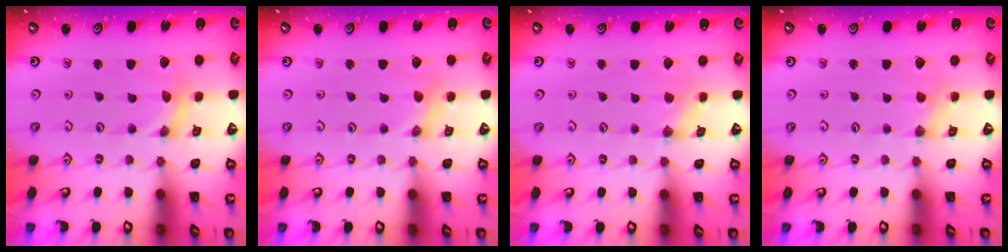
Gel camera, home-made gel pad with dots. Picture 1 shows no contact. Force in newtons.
{"total": 0.0}
{"total": 0.9, "press": 0.9, "slide": 0.2}
{"total": 0.0}